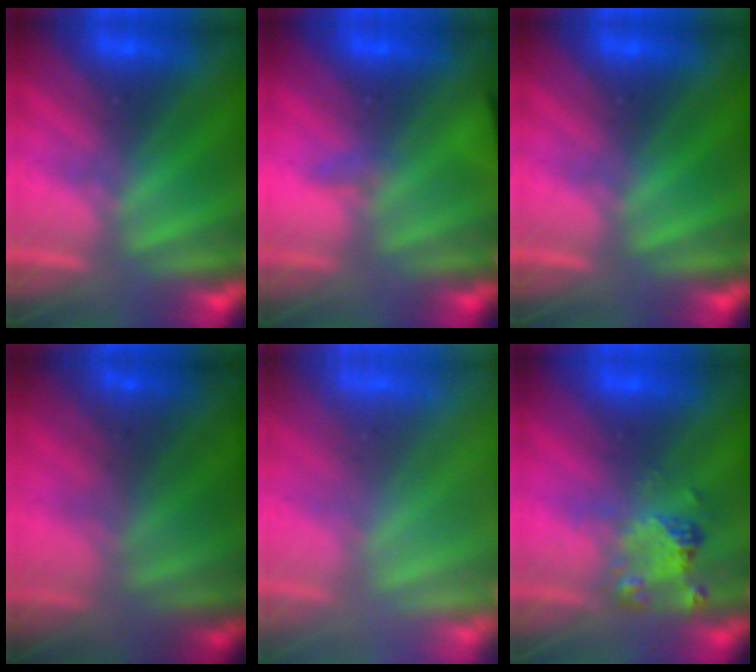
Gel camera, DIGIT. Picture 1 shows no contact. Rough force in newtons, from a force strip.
{"total": 2.9}
{"total": 0.0}
{"total": 10.5}
{"total": 7.4}
{"total": 2.4}